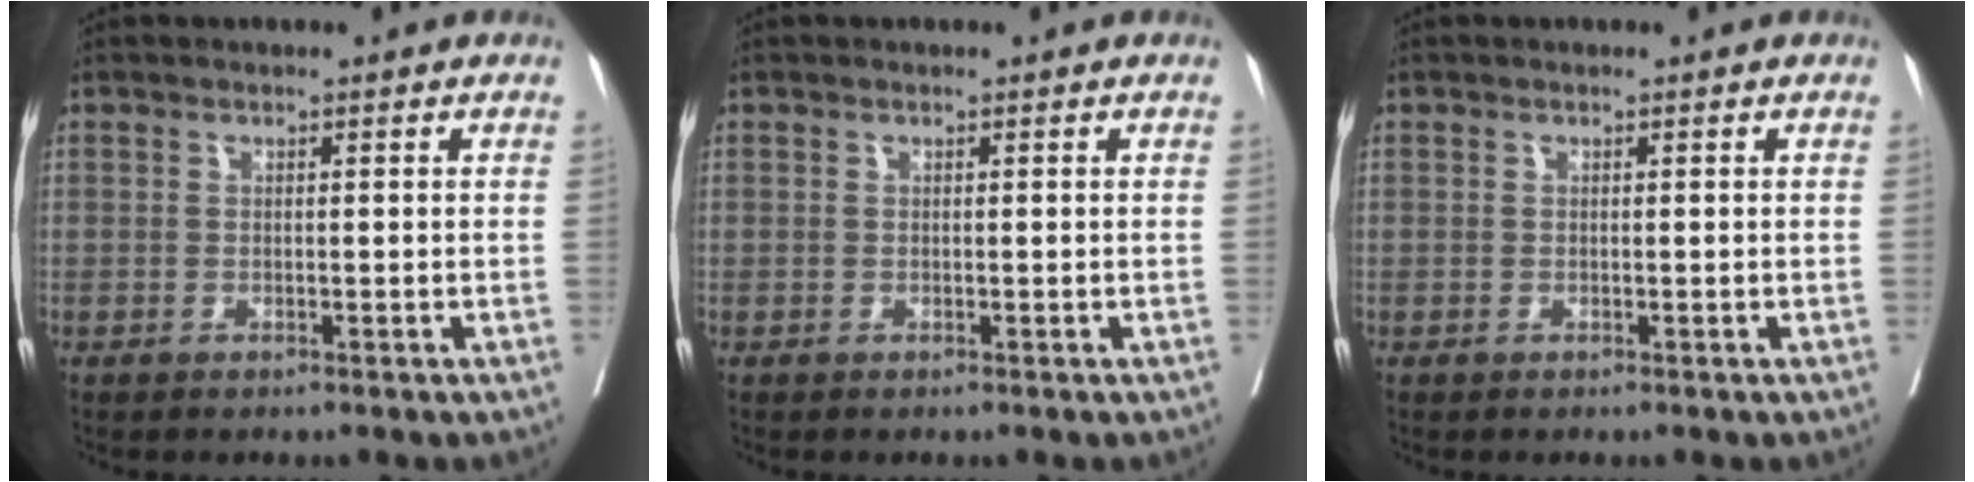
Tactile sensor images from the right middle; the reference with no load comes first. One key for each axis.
{"total": 0.0}
{"total": 0.0}